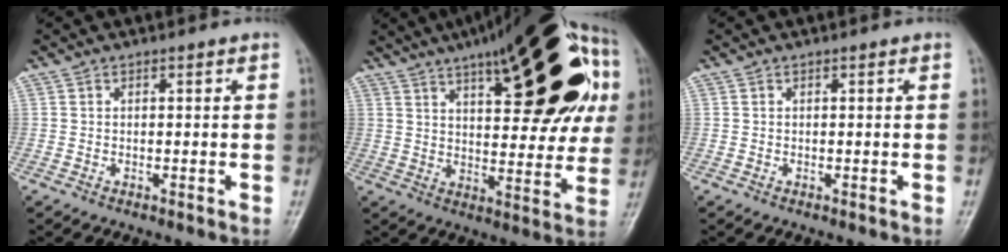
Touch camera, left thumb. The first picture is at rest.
{"total": 32.1, "force": [12.5, 12.3, 26.9], "torque": [-0.346, 0.028, 0.180]}
{"total": 0.0}